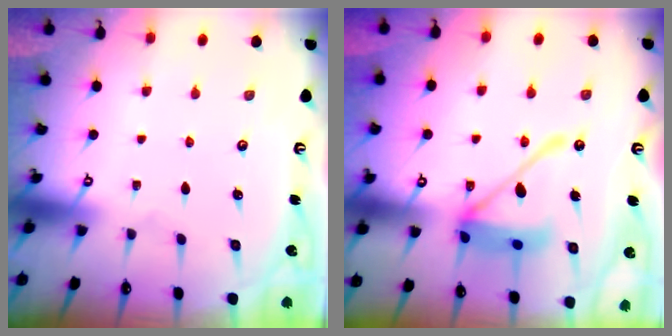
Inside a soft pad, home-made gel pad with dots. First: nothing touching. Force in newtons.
{"total": 15.5, "press": 15.4, "slide": 1.6}